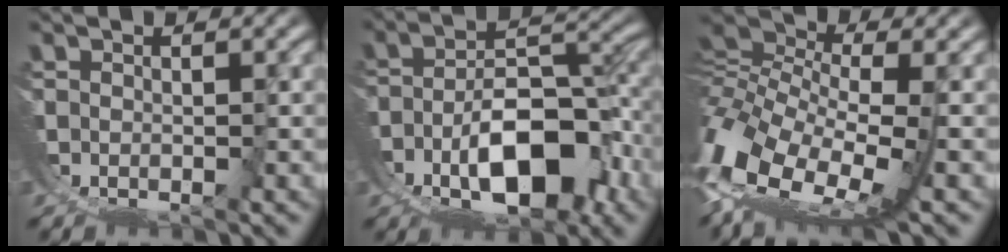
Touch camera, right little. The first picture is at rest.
{"total": 10.3, "force": [-1.2, 5.7, 8.5], "torque": [-0.134, -0.016, -0.005]}
{"total": 10.7, "force": [1.4, 5.9, 8.8], "torque": [-0.197, -0.029, 0.037]}